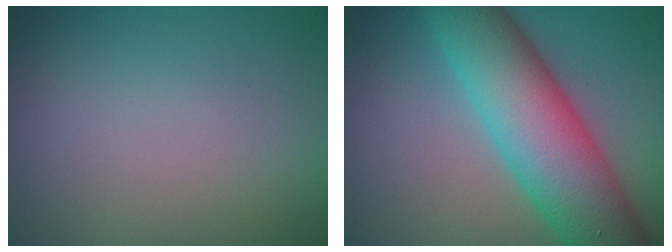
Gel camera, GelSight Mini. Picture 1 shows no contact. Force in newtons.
{"total": 10.6, "press": 10.6, "slide": 0.2}